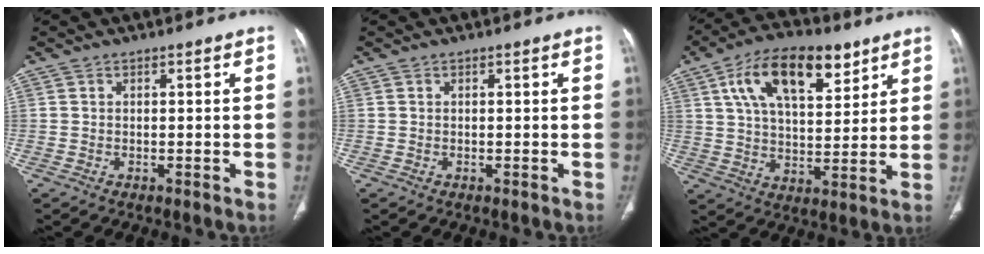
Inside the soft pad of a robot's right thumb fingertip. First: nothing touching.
{"total": 0.0}
{"total": 17.0, "force": [8.5, 8.2, 12.3], "torque": [-0.175, -0.020, 0.147]}